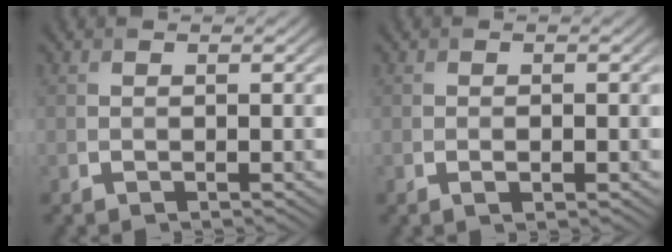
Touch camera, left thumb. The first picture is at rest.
{"total": 1.1, "force": [-0.3, 0.4, 1.0], "torque": [-0.019, -0.002, -0.004]}